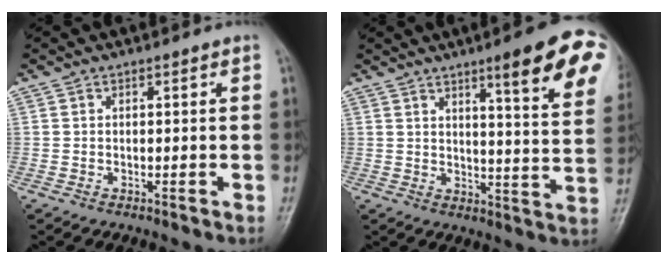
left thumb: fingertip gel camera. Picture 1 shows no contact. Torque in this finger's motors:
{"motor_torque": [0.54, 0.51, 1.54, -1.24, 0.07]}